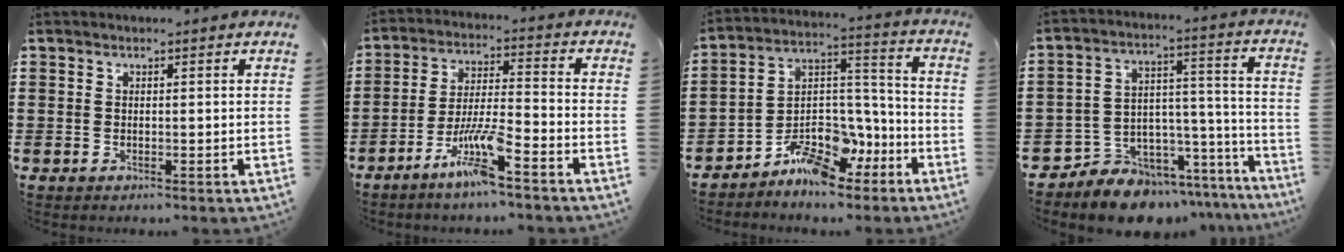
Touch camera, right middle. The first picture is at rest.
{"total": 8.5, "force": [-5.6, 0.9, 6.3], "torque": [-0.135, -0.008, -0.110]}
{"total": 9.5, "force": [-7.5, 4.4, 3.8], "torque": [-0.080, 0.021, -0.143]}
{"total": 7.5, "force": [-6.9, 3.0, -0.4], "torque": [0.002, 0.008, -0.132]}